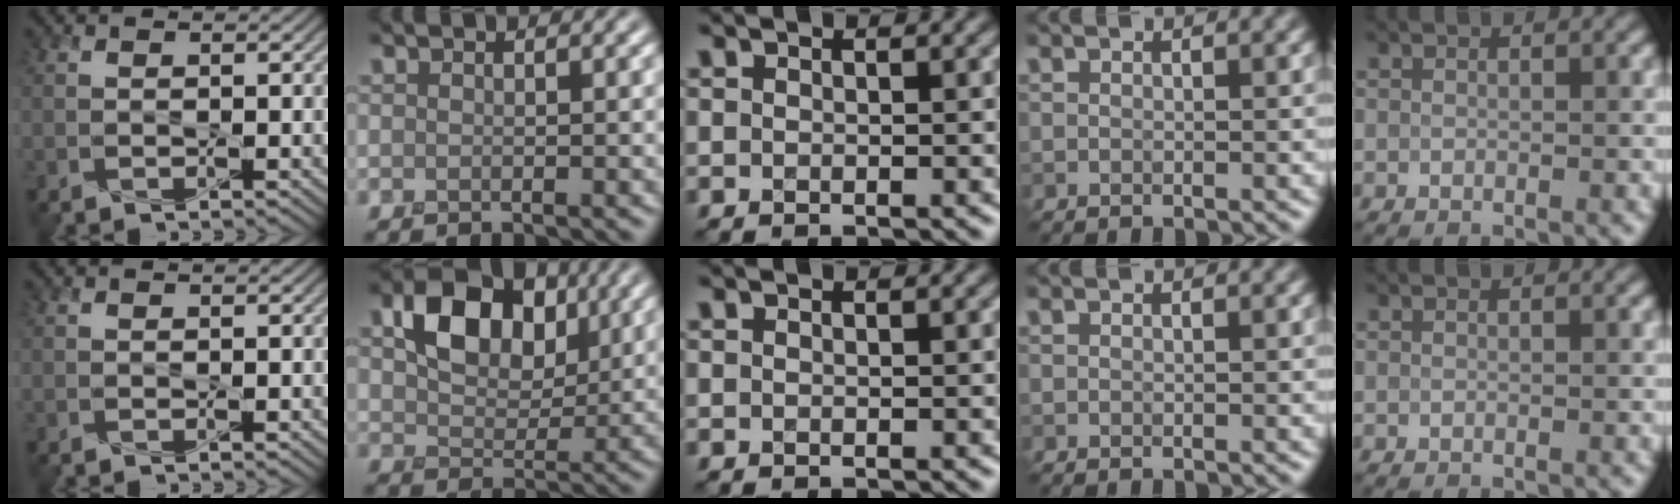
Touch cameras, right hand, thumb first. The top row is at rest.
{"index": {"total": 7.1, "force": [2.5, 4.9, 4.6], "torque": [-0.088, -0.008, 0.036]}}